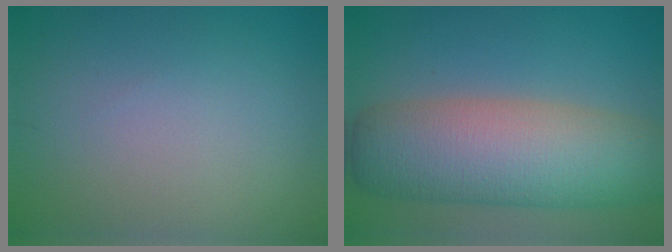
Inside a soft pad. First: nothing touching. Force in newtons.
{"total": 11.3, "press": 11.3, "slide": 0.2}